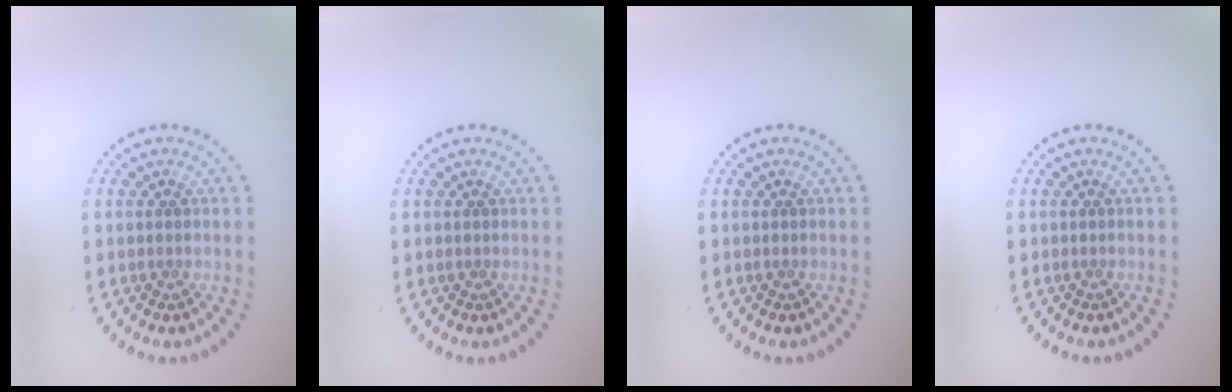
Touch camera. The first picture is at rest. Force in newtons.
{"total": 0.0}
{"total": 0.0}
{"total": 0.0}